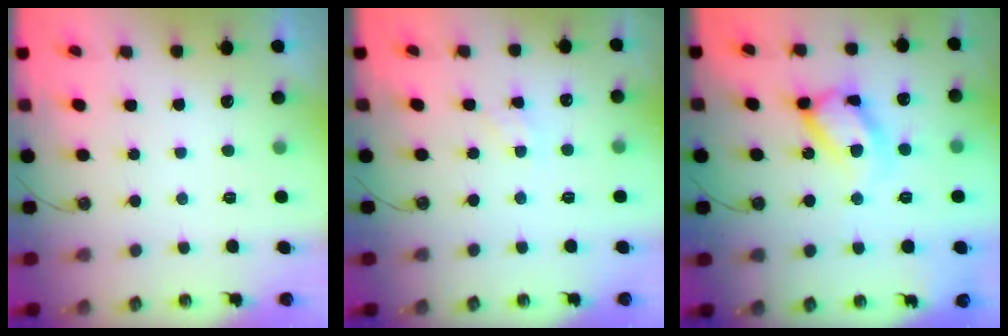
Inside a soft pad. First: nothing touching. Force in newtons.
{"total": 1.4, "press": 1.4, "slide": 0.2}
{"total": 16.6, "press": 16.6, "slide": 1.2}